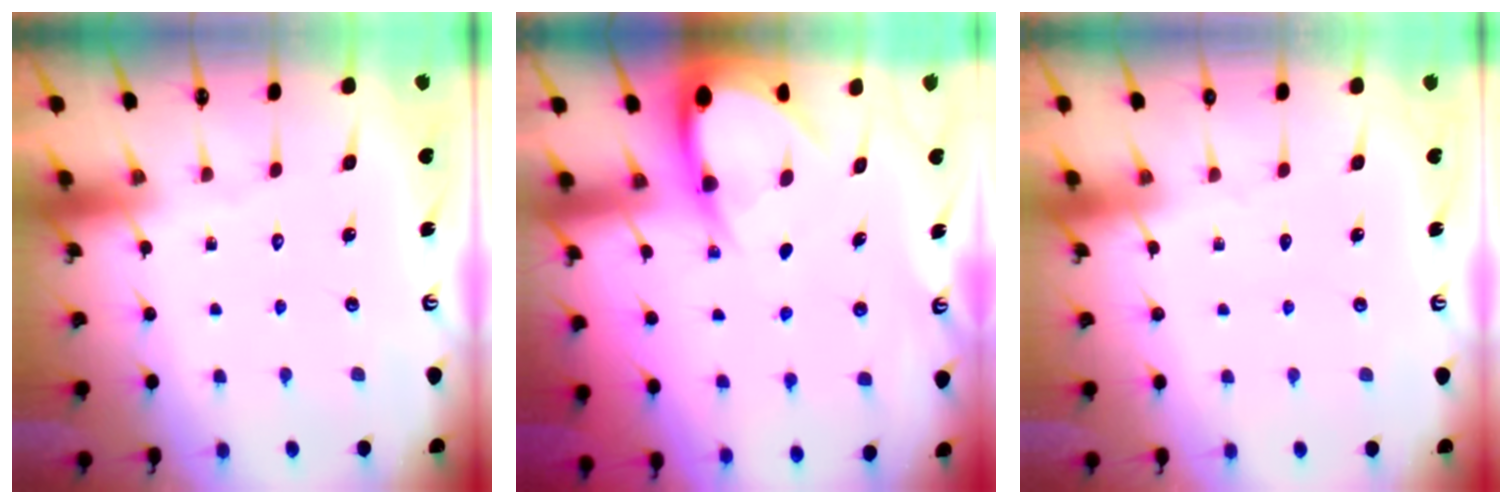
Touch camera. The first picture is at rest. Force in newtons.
{"total": 6.3, "press": 6.3, "slide": 0.8}
{"total": 0.7, "press": 0.7, "slide": 0.2}